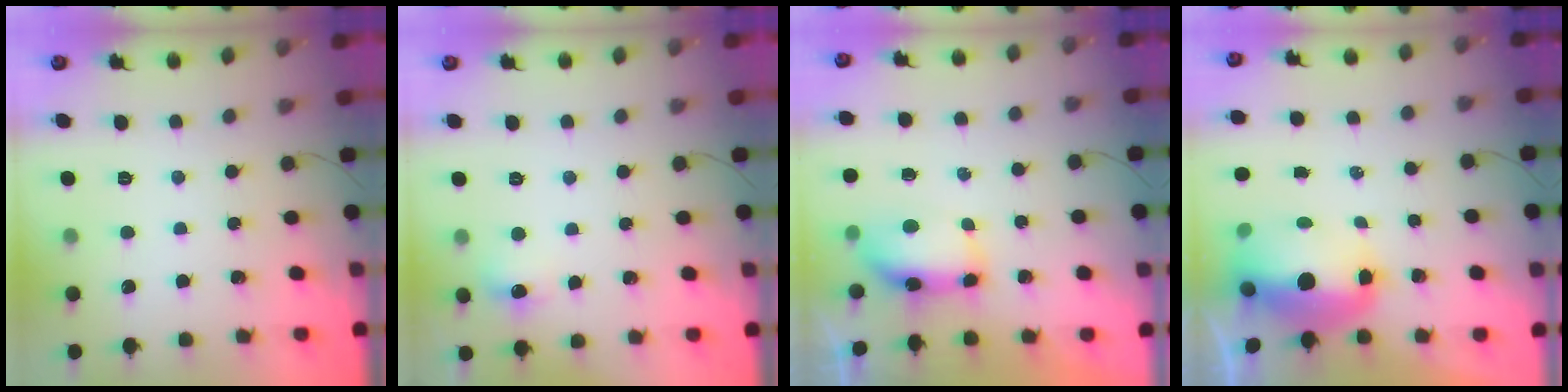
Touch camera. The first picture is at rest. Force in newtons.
{"total": 6.2, "press": 6.0, "slide": 1.9}
{"total": 7.3, "press": 7.2, "slide": 0.7}
{"total": 11.1, "press": 10.8, "slide": 2.6}